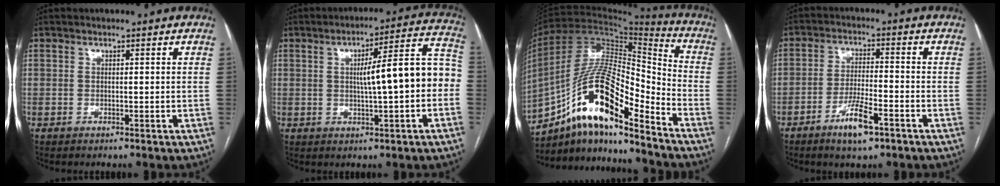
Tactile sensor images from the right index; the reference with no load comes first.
{"total": 12.0, "force": [-0.7, 1.5, 11.9], "torque": [-0.158, 0.039, -0.007]}
{"total": 17.9, "force": [-11.3, 4.1, 13.2], "torque": [-0.247, 0.027, -0.195]}
{"total": 6.9, "force": [-4.1, 1.3, 5.4], "torque": [-0.105, -0.005, -0.069]}